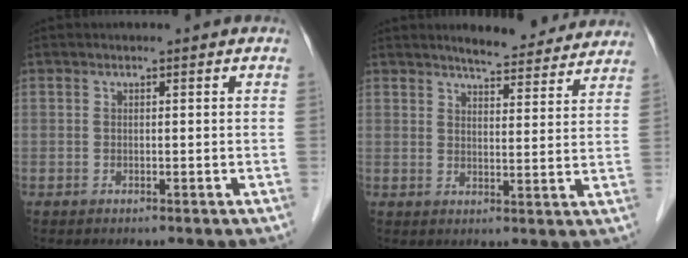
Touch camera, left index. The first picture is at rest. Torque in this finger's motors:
{"motor_torque": [0.21, -0.07, 0.44, 0.08]}